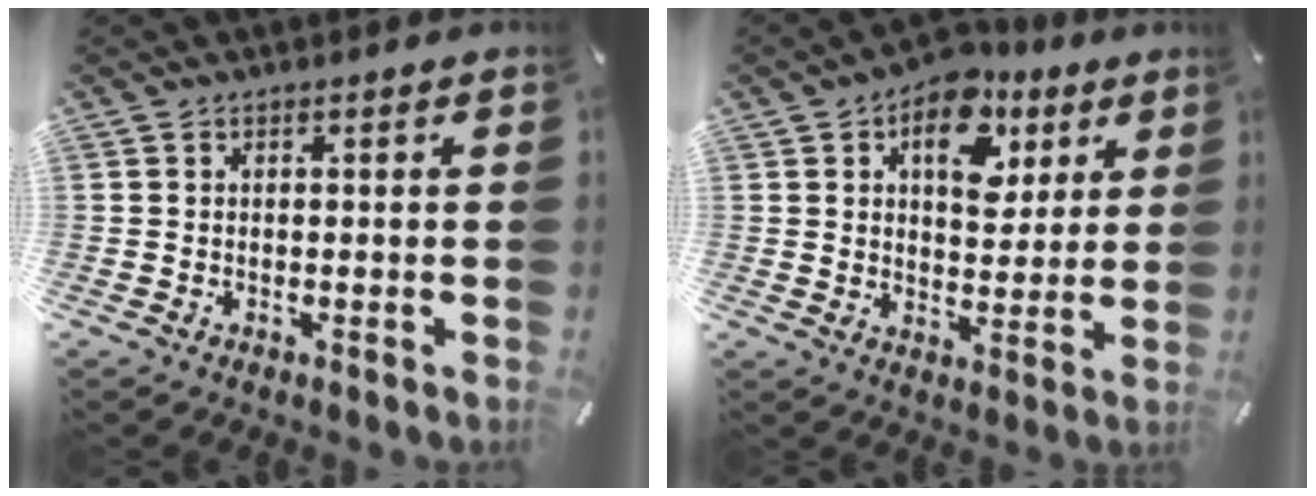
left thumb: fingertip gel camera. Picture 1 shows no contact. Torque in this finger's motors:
{"motor_torque": [0.49, 0.45, 1.25, -0.61, 0.26]}